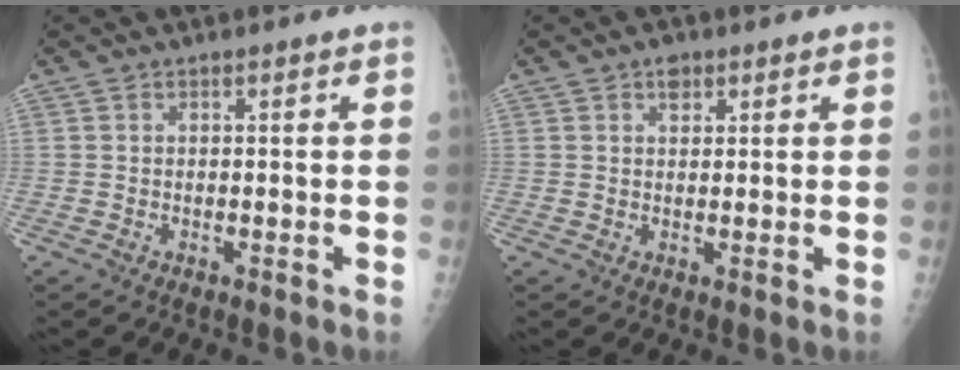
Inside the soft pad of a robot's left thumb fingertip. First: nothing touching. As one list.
[{"total": 2.2, "force": [1.2, 1.4, 1.1], "torque": [-0.004, -0.004, 0.016]}]